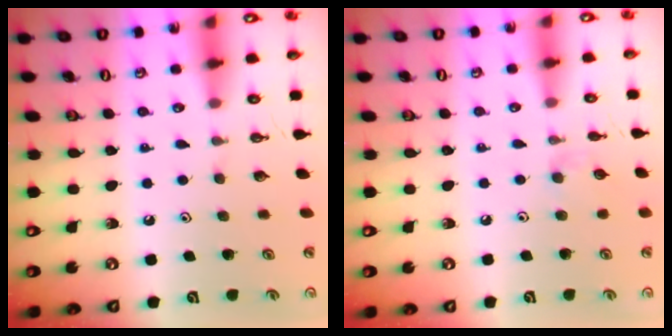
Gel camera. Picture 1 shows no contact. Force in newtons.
{"total": 2.6, "press": 2.5, "slide": 0.4}